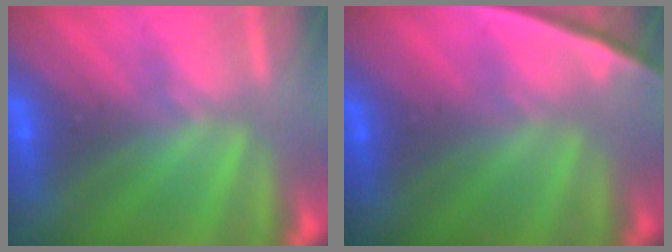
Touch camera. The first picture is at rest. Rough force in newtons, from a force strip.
{"total": 2.3}